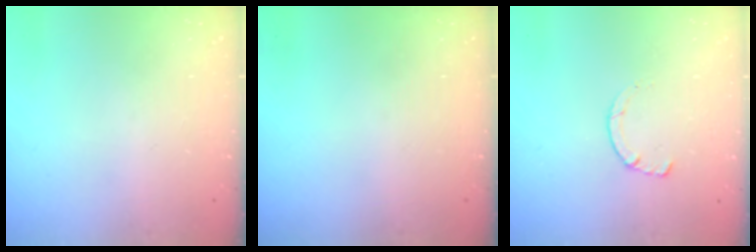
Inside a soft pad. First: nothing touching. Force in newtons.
{"total": 0.0}
{"total": 1.8, "press": 1.7, "slide": 0.3}